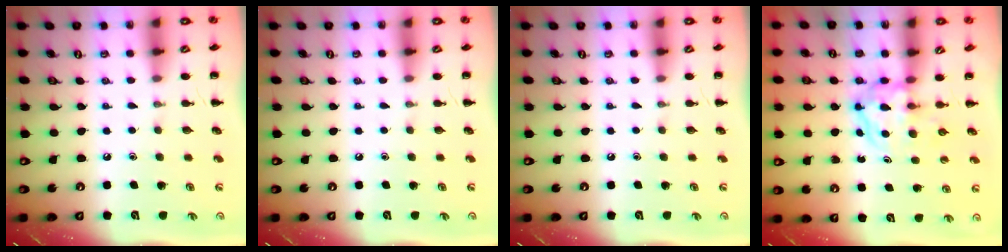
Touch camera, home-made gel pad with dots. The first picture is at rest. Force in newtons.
{"total": 0.0}
{"total": 0.0}
{"total": 3.8, "press": 3.8, "slide": 0.5}